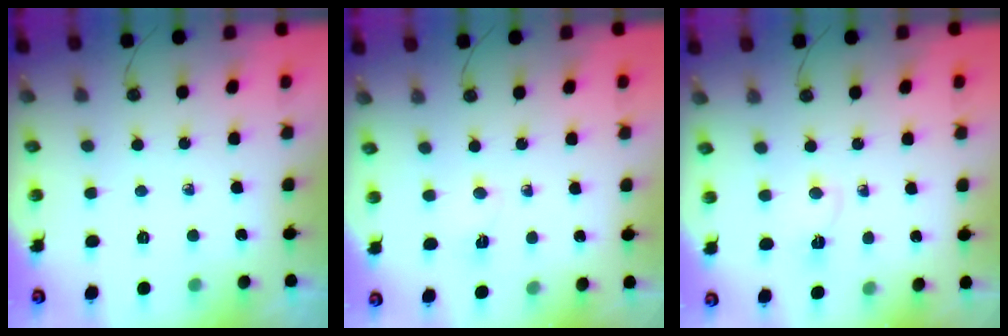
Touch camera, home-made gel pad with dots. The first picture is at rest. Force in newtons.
{"total": 2.0, "press": 1.9, "slide": 0.6}
{"total": 2.1, "press": 2.0, "slide": 0.5}